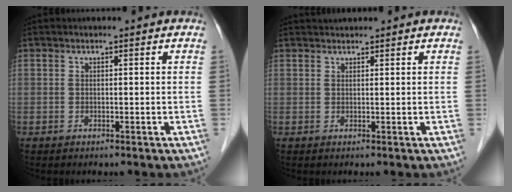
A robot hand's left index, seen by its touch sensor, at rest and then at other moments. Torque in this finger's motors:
{"motor_torque": [0.02, -0.76, 0.26, 0.11]}